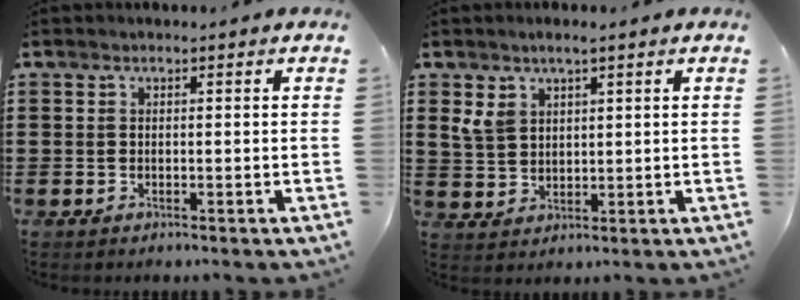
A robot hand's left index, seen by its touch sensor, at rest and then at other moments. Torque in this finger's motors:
{"motor_torque": [1.10, -0.48, 0.13, 0.09]}